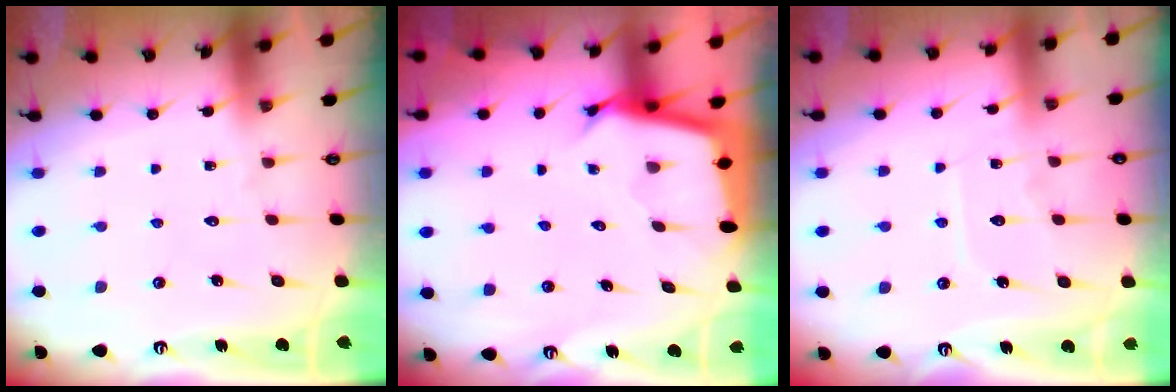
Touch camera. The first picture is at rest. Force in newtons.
{"total": 2.9, "press": 2.9, "slide": 0.1}
{"total": 6.2, "press": 6.2, "slide": 0.7}